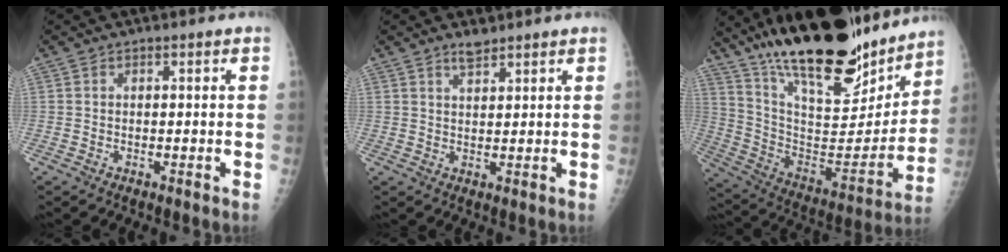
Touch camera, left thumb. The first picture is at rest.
{"total": 2.7, "force": [2.3, 0.8, 1.1], "torque": [-0.013, -0.017, 0.041]}
{"total": 31.7, "force": [23.3, 10.5, 18.7], "torque": [-0.279, -0.080, 0.380]}